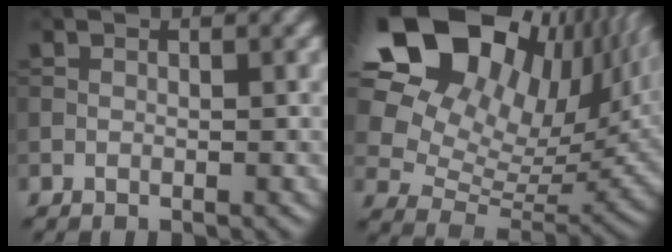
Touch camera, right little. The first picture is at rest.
{"total": 19.6, "force": [9.3, 11.8, 12.5], "torque": [-0.228, 0.053, 0.151]}